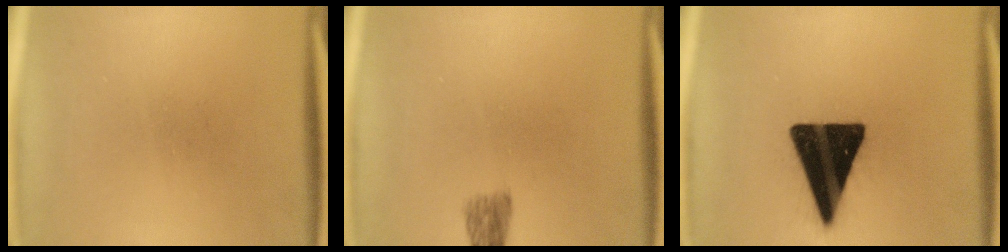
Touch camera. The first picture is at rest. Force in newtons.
{"total": 2.5}
{"total": 19.1}